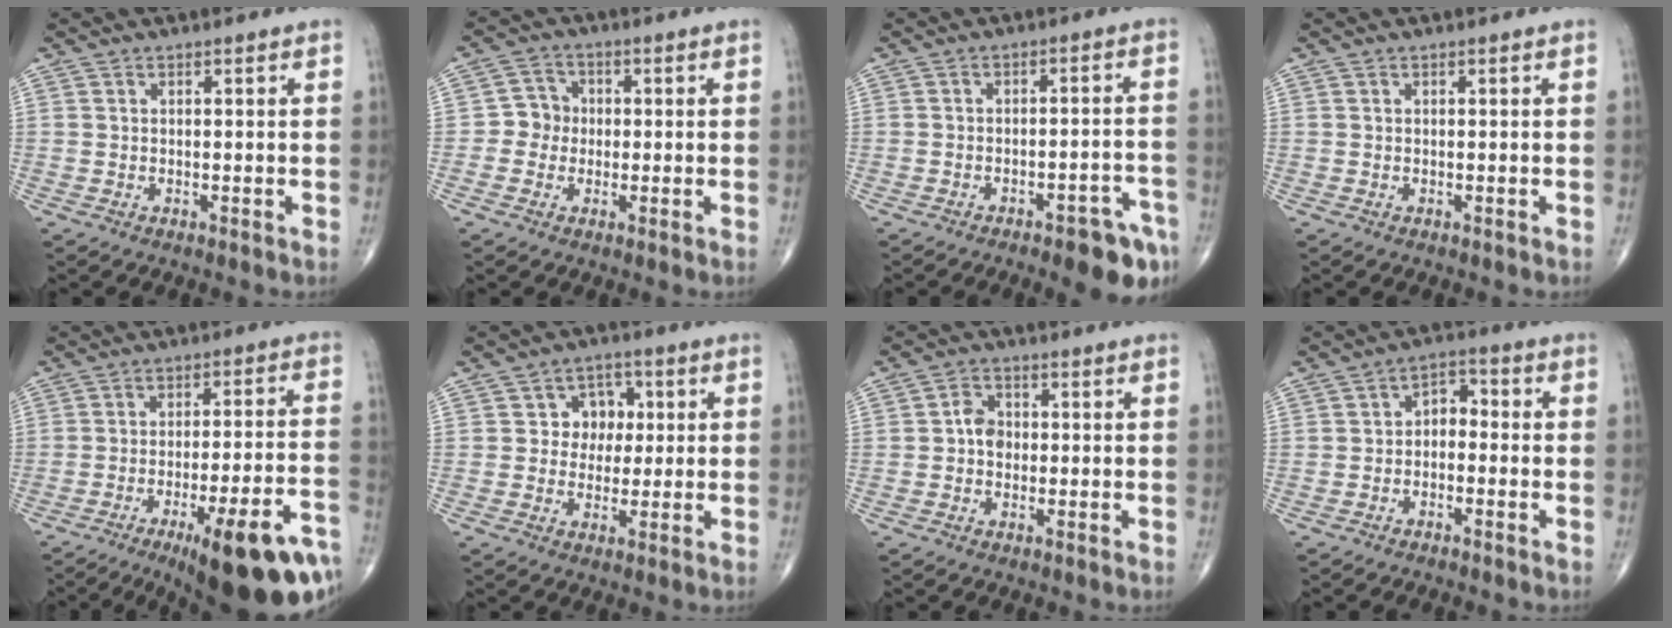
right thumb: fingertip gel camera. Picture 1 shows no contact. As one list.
[{"total": 4.5, "force": [-0.4, 4.3, 1.3], "torque": [0.006, 0.011, -0.019]}, {"total": 10.5, "force": [-6.8, 3.4, 7.2], "torque": [-0.077, 0.043, -0.086]}, {"total": 0.0}, {"total": 22.3, "force": [-12.0, 4.9, 18.2], "torque": [-0.191, 0.050, -0.166]}, {"total": 6.7, "force": [1.0, 5.7, 3.3], "torque": [-0.003, 0.007, 0.009]}, {"total": 3.8, "force": [-0.2, 3.0, 2.2], "torque": [-0.025, 0.012, -0.011]}, {"total": 4.5, "force": [-1.0, 3.1, 3.1], "torque": [-0.034, 0.030, -0.029]}]